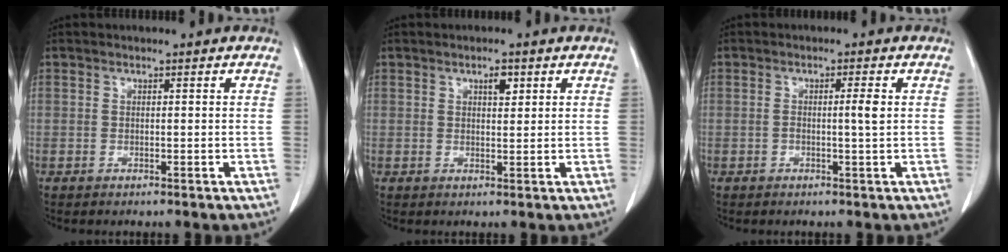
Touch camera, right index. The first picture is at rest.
{"total": 2.1, "force": [1.1, 0.8, 1.6], "torque": [-0.026, -0.003, 0.017]}
{"total": 2.2, "force": [0.1, -0.2, 2.1], "torque": [-0.037, -0.001, -0.001]}